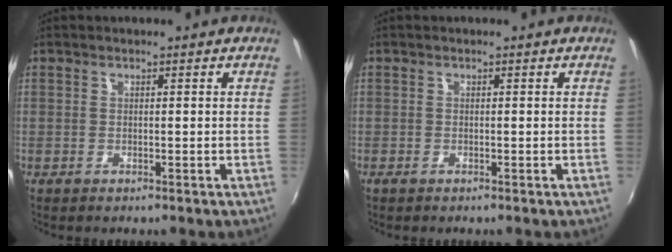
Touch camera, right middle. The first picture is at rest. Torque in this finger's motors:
{"motor_torque": [-0.12, -0.11, -0.02, -0.01]}